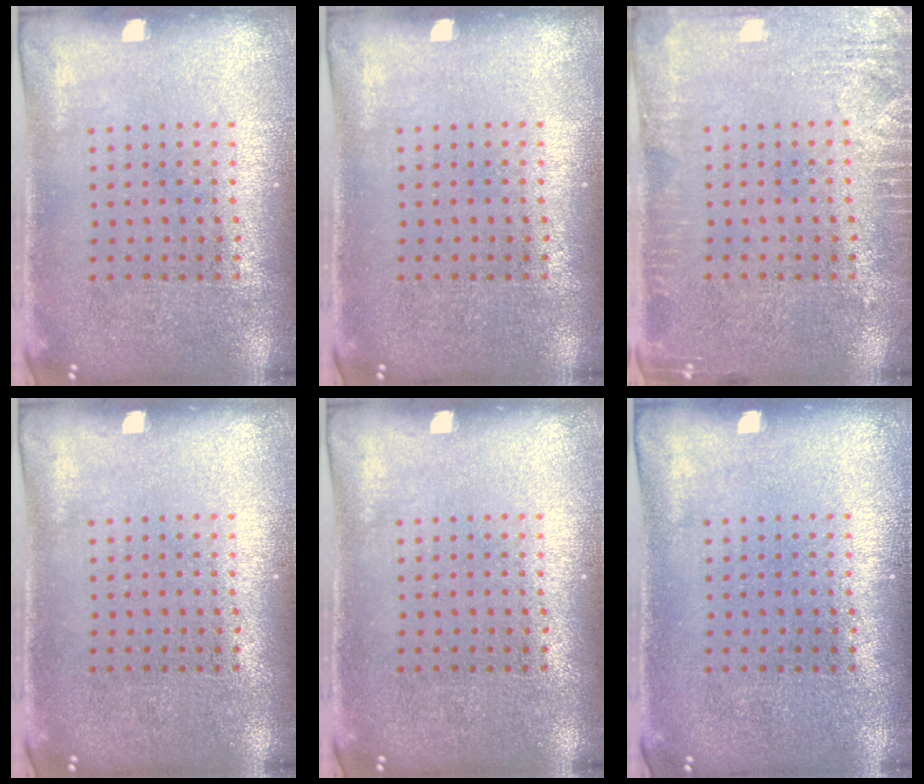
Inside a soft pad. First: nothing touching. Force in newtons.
{"total": 0.0}
{"total": 2.5, "press": 2.5, "slide": 0.4}
{"total": 0.0}
{"total": 0.0}
{"total": 0.0}